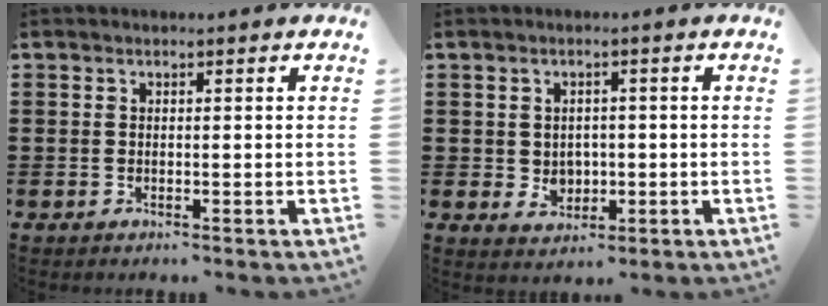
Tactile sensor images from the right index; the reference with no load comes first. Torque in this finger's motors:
{"motor_torque": [-0.21, 0.18, 0.01, 0.03]}